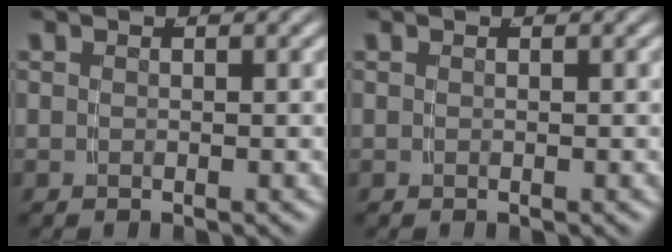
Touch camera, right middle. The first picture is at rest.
{"total": 0.0}